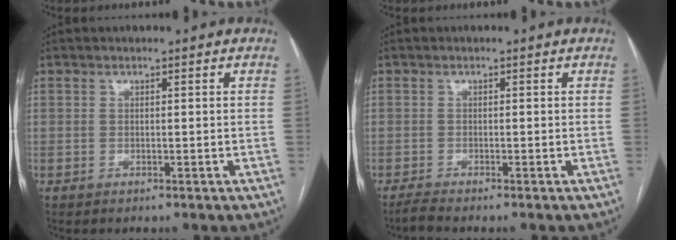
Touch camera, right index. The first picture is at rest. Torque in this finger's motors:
{"motor_torque": [-2.07, -0.08, -1.05, -0.21]}